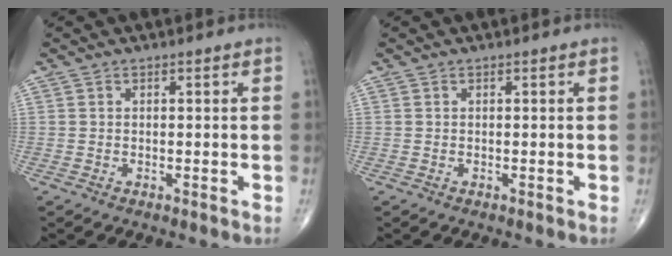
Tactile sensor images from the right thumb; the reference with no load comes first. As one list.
[{"total": 0.0}]